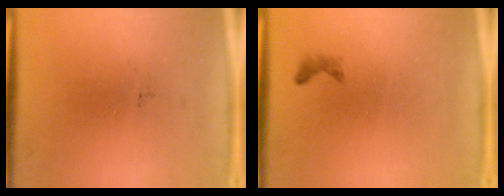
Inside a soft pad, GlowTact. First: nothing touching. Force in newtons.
{"total": 0.6}